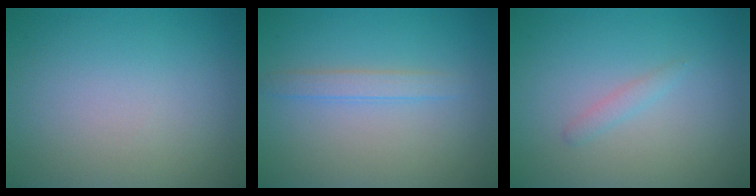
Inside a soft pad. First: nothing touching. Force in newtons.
{"total": 1.8, "press": 1.8, "slide": 0.0}
{"total": 0.9, "press": 0.9, "slide": 0.0}